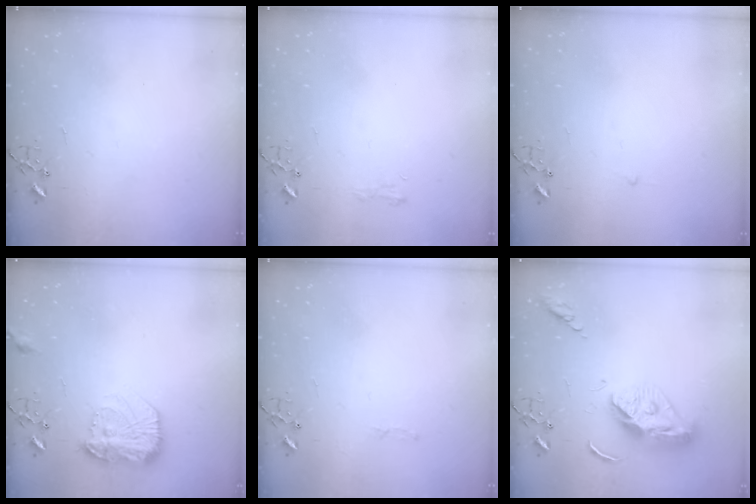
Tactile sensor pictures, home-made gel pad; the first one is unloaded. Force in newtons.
{"total": 5.6, "press": 5.6, "slide": 0.6}
{"total": 2.3, "press": 2.3, "slide": 0.3}
{"total": 15.3, "press": 15.2, "slide": 1.0}
{"total": 2.8, "press": 2.8, "slide": 0.4}
{"total": 13.1, "press": 13.0, "slide": 1.3}